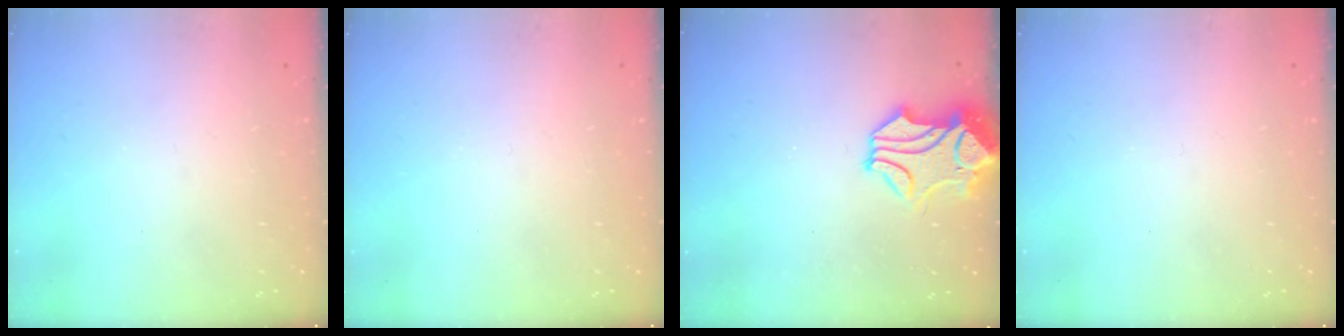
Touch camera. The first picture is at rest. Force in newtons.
{"total": 0.0}
{"total": 1.3, "press": 0.5, "slide": 1.3}
{"total": 0.0}